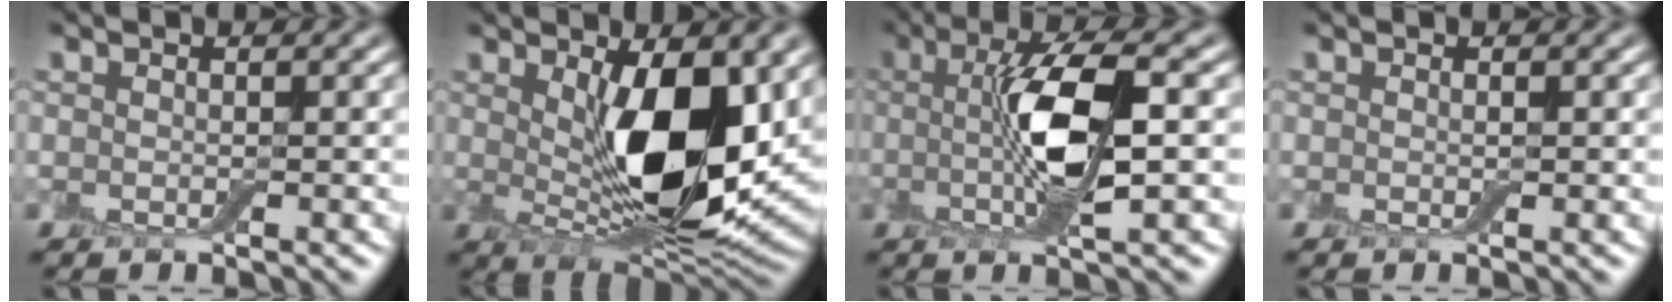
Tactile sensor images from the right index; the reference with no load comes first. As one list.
[{"total": 10.0, "force": [1.5, 4.4, 8.9], "torque": [-0.140, -0.009, 0.031]}, {"total": 6.9, "force": [0.0, 1.9, 6.6], "torque": [-0.124, -0.001, -0.003]}, {"total": 0.0}]